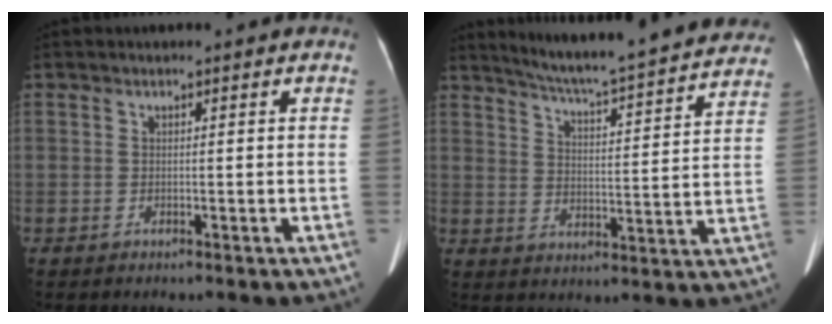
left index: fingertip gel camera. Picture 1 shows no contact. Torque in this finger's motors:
{"motor_torque": [0.61, -0.97, 0.03, 0.08]}